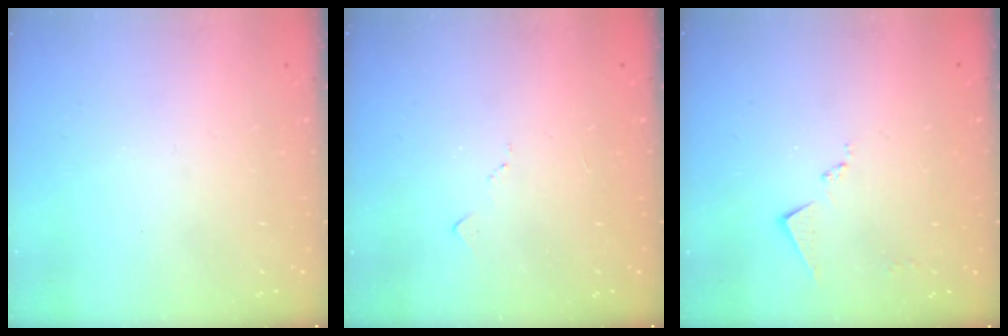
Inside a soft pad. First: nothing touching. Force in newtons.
{"total": 5.6, "press": 5.5, "slide": 0.8}
{"total": 7.5, "press": 7.5, "slide": 0.4}